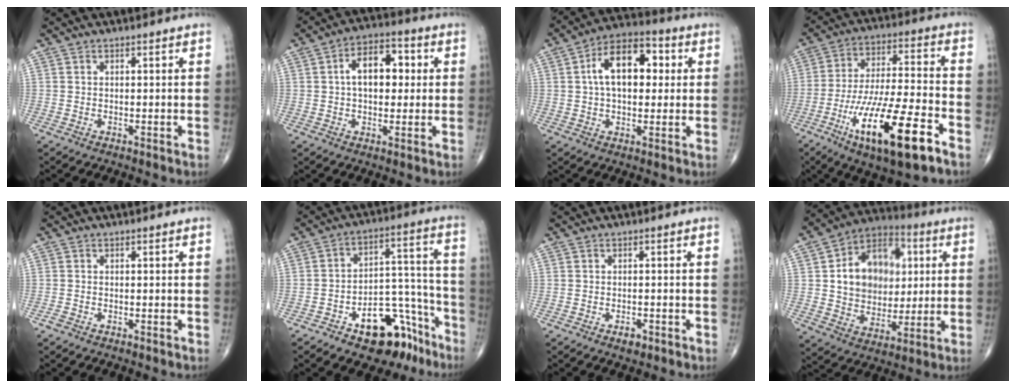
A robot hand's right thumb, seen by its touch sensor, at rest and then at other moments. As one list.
[{"total": 10.0, "force": [1.5, 6.1, 7.9], "torque": [-0.101, 0.020, 0.018]}, {"total": 12.4, "force": [2.1, 7.4, 9.8], "torque": [-0.136, 0.022, 0.024]}, {"total": 20.2, "force": [-9.7, 5.0, 17.0], "torque": [-0.333, 0.030, -0.161]}, {"total": 0.9, "force": [-0.6, 0.5, 0.4], "torque": [-0.015, 0.000, -0.014]}, {"total": 16.3, "force": [-9.6, 8.6, 10.0], "torque": [-0.089, 0.099, -0.135]}, {"total": 1.9, "force": [-1.1, 1.0, 1.2], "torque": [-0.020, 0.001, -0.016]}, {"total": 19.3, "force": [3.7, 13.9, 12.9], "torque": [-0.155, 0.006, 0.063]}]